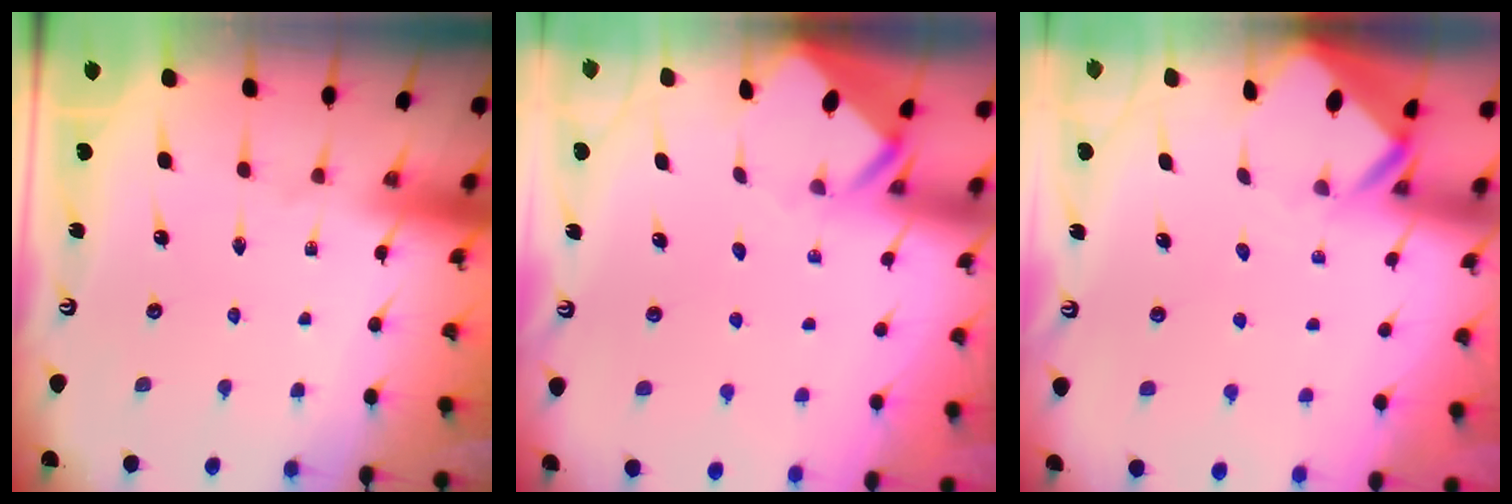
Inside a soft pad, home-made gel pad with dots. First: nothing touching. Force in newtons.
{"total": 2.9, "press": 2.9, "slide": 0.2}
{"total": 3.0, "press": 3.0, "slide": 0.2}